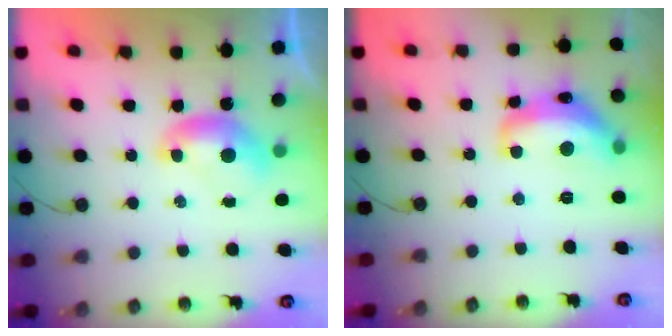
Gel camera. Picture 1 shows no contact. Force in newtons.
{"total": 8.1, "press": 8.1, "slide": 0.7}